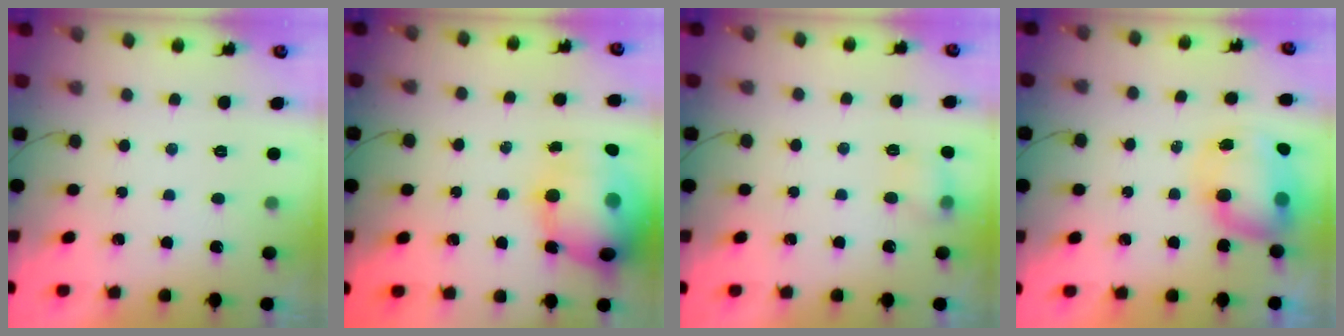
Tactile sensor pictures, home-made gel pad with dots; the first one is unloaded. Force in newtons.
{"total": 19.5, "press": 18.6, "slide": 5.9}
{"total": 5.8, "press": 5.5, "slide": 1.6}
{"total": 9.4, "press": 9.0, "slide": 2.5}